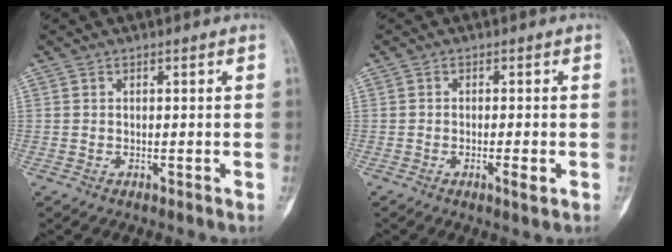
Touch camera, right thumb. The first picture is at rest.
{"total": 2.4, "force": [-0.9, 0.4, 2.2], "torque": [-0.038, -0.004, -0.015]}